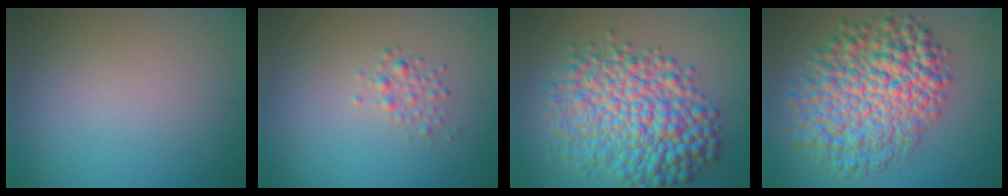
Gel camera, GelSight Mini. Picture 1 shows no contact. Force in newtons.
{"total": 1.3, "press": 1.3, "slide": 0.1}
{"total": 10.1, "press": 10.1, "slide": 0.1}
{"total": 9.7, "press": 9.7, "slide": 0.3}